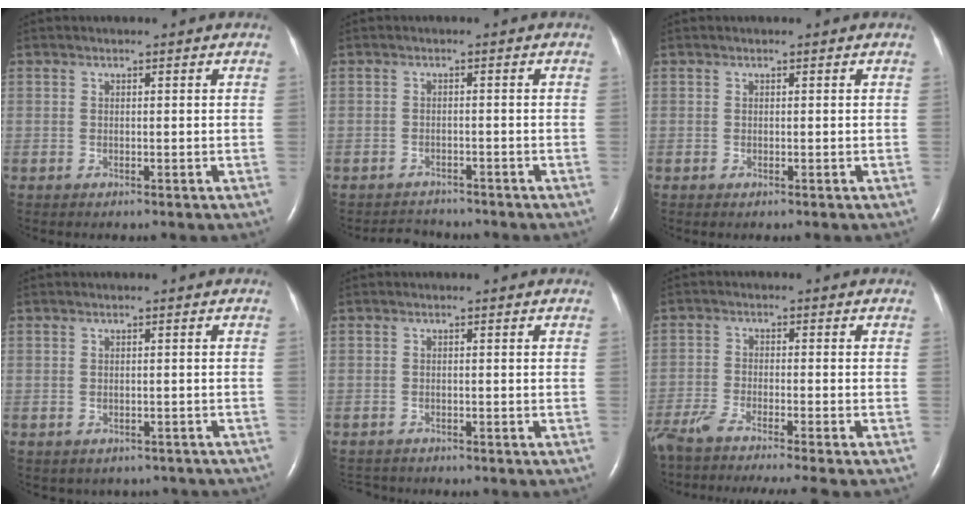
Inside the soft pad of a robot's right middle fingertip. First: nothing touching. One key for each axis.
{"total": 3.3, "fx": -3.2, "fy": 0.7, "fz": -0.4, "tx": -0.001, "ty": -0.005, "tz": -0.049}
{"total": 0.0}
{"total": 5.9, "fx": -4.8, "fy": 3.1, "fz": 1.2, "tx": -0.012, "ty": 0.012, "tz": -0.046}
{"total": 2.3, "fx": -2.2, "fy": 0.7, "fz": -0.1, "tx": -0.001, "ty": -0.009, "tz": -0.035}
{"total": 12.2, "fx": -10.6, "fy": -1.0, "fz": 5.8, "tx": -0.076, "ty": -0.031, "tz": -0.168}